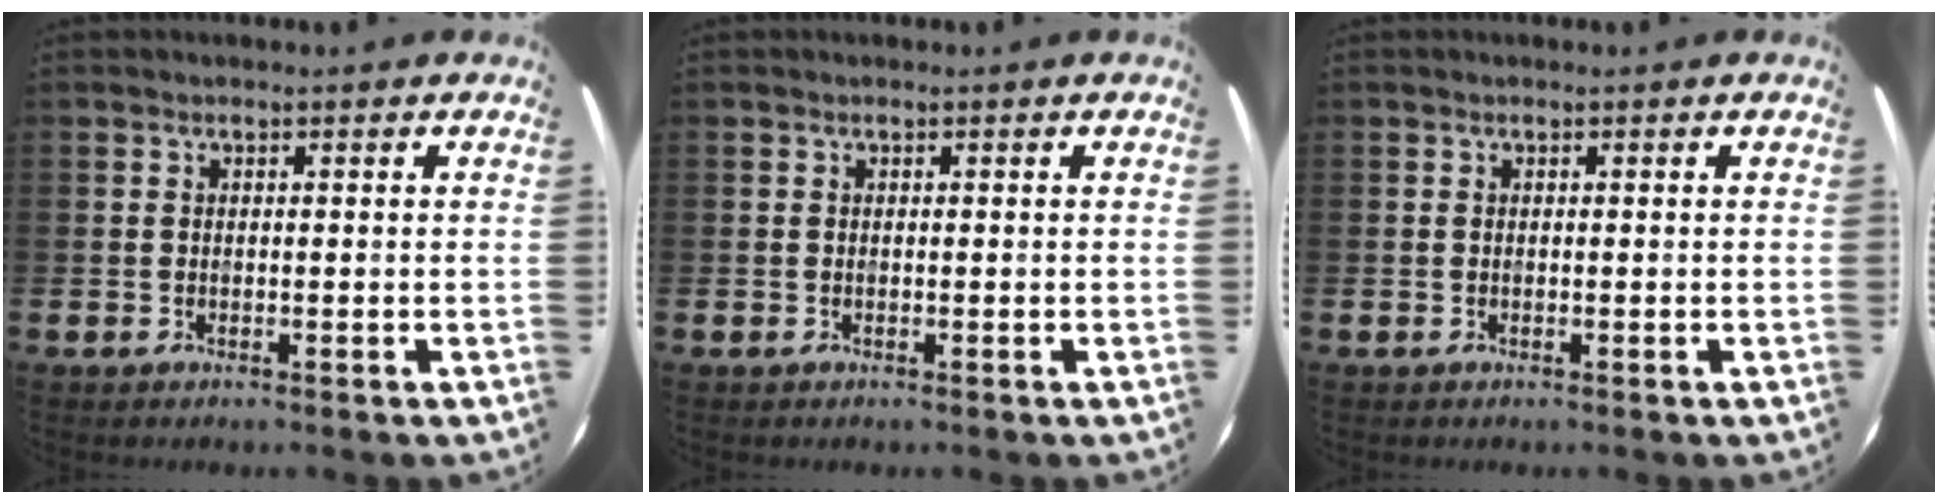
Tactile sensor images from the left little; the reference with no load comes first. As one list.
[{"total": 0.0}, {"total": 0.0}]